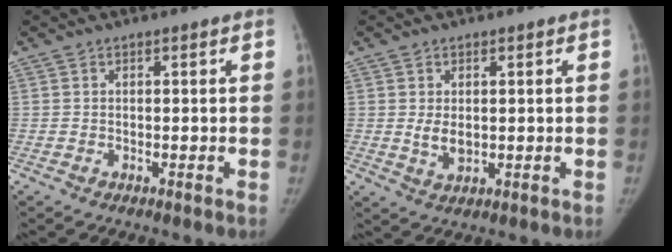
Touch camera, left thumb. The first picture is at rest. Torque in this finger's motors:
{"motor_torque": [-0.06, 0.11, -0.02, 0.02, 0.00]}